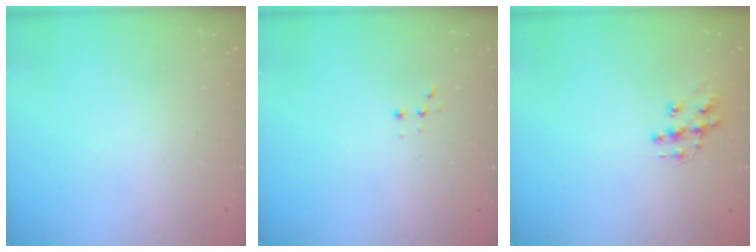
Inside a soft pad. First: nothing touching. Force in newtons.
{"total": 2.7, "press": 2.7, "slide": 0.5}
{"total": 9.8, "press": 9.7, "slide": 0.5}